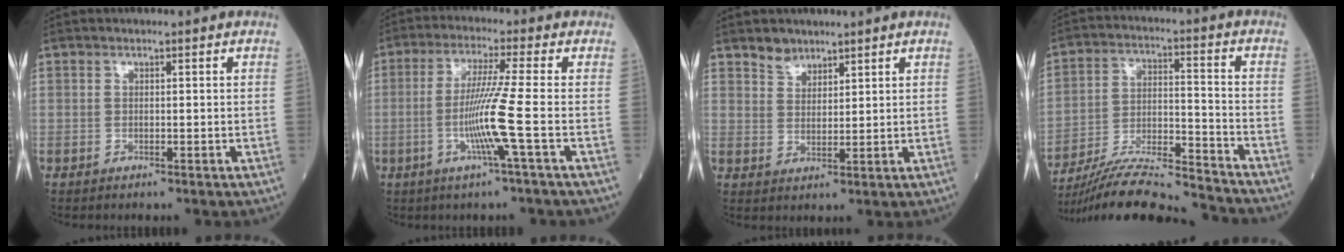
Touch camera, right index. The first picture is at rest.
{"total": 8.3, "force": [-2.1, -2.0, 7.8], "torque": [-0.156, -0.012, -0.044]}
{"total": 3.1, "force": [2.6, 1.5, 0.4], "torque": [-0.005, 0.001, 0.048]}
{"total": 17.4, "force": [-16.4, -0.1, 5.8], "torque": [-0.119, -0.004, -0.276]}